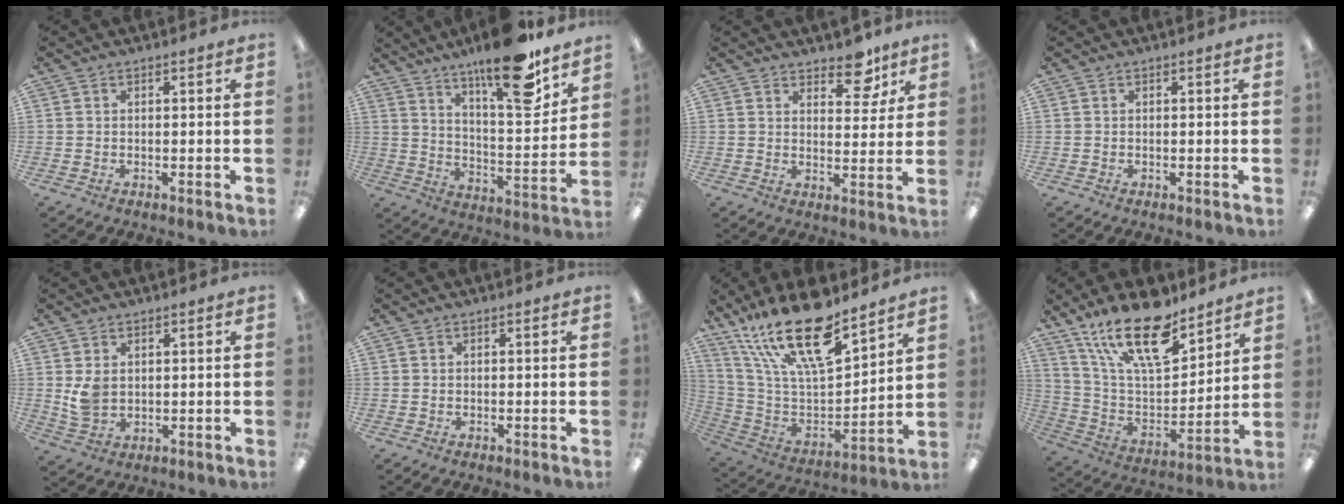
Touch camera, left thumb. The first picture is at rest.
{"total": 19.8, "force": [14.6, 5.1, 12.4], "torque": [-0.185, -0.097, 0.234]}
{"total": 8.2, "force": [6.1, 3.9, 3.8], "torque": [-0.026, -0.040, 0.101]}
{"total": 0.0}
{"total": 5.3, "force": [1.8, 3.8, 3.2], "torque": [-0.056, -0.006, 0.032]}
{"total": 0.0}
{"total": 23.6, "force": [16.3, 8.1, 15.0], "torque": [-0.281, -0.104, 0.281]}
{"total": 21.8, "force": [15.0, 8.5, 13.3], "torque": [-0.245, -0.083, 0.261]}